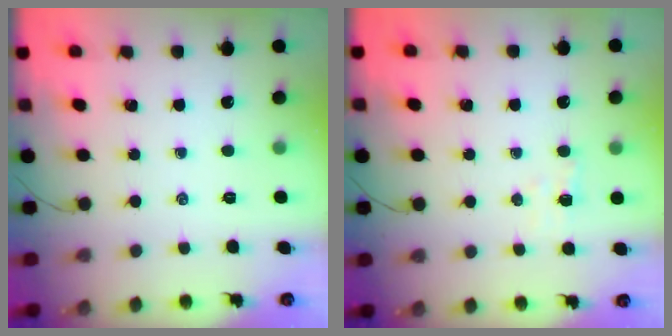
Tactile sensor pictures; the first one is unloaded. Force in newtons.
{"total": 3.6, "press": 3.4, "slide": 1.1}